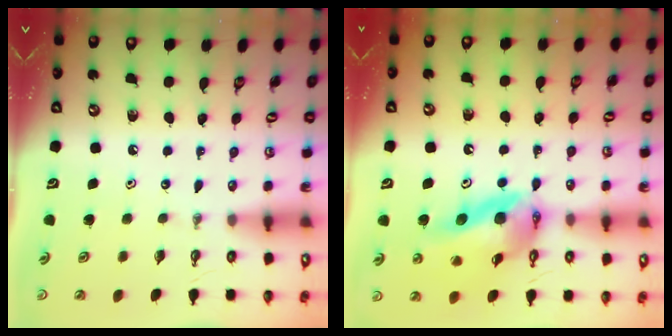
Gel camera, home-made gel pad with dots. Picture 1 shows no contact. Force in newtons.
{"total": 14.4, "press": 14.3, "slide": 1.5}